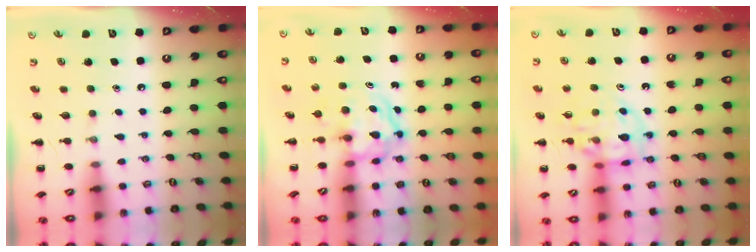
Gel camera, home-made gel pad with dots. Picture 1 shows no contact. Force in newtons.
{"total": 3.9, "press": 3.9, "slide": 0.5}
{"total": 12.1, "press": 12.0, "slide": 2.1}